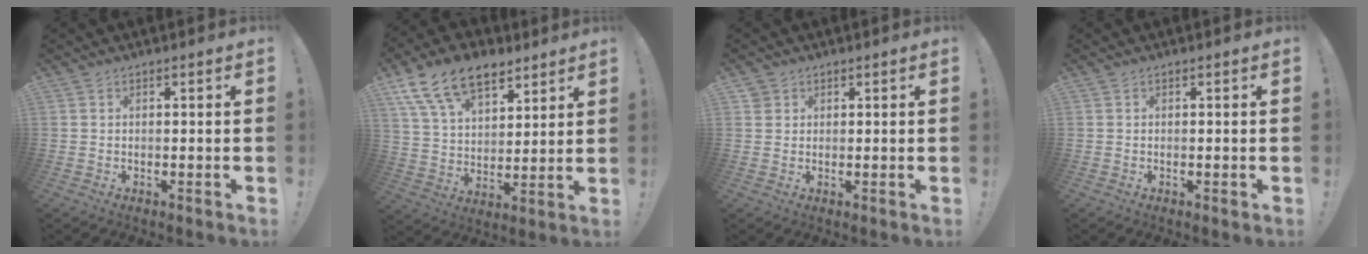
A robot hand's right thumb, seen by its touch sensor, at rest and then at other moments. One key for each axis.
{"total": 16.6, "fx": 10.1, "fy": 9.6, "fz": 8.9, "tx": -0.163, "ty": -0.051, "tz": 0.191}
{"total": 2.1, "fx": 1.3, "fy": 1.6, "fz": 0.3, "tx": -0.003, "ty": -0.002, "tz": 0.023}
{"total": 0.6, "fx": -0.1, "fy": 0.0, "fz": 0.6, "tx": -0.009, "ty": 0.000, "tz": -0.002}